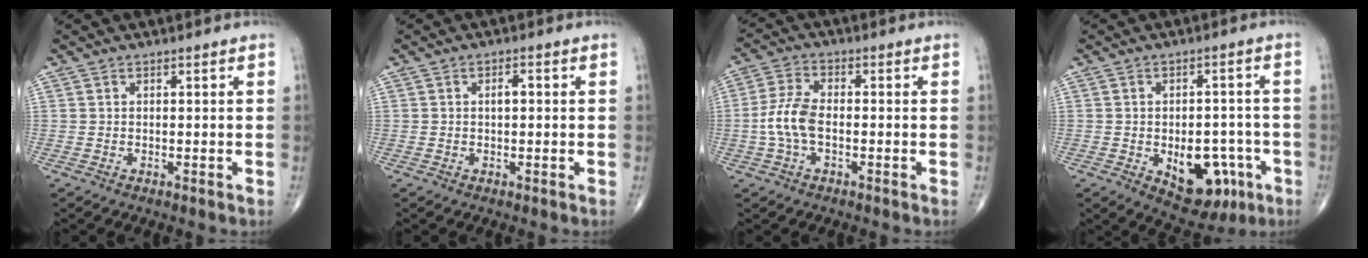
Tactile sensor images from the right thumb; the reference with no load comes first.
{"total": 2.0, "force": [0.1, 1.0, 1.7], "torque": [-0.027, 0.005, -0.001]}
{"total": 7.1, "force": [-1.3, 3.6, 5.9], "torque": [-0.140, 0.021, -0.028]}
{"total": 12.2, "force": [-4.3, 7.3, 8.8], "torque": [-0.084, 0.025, -0.044]}